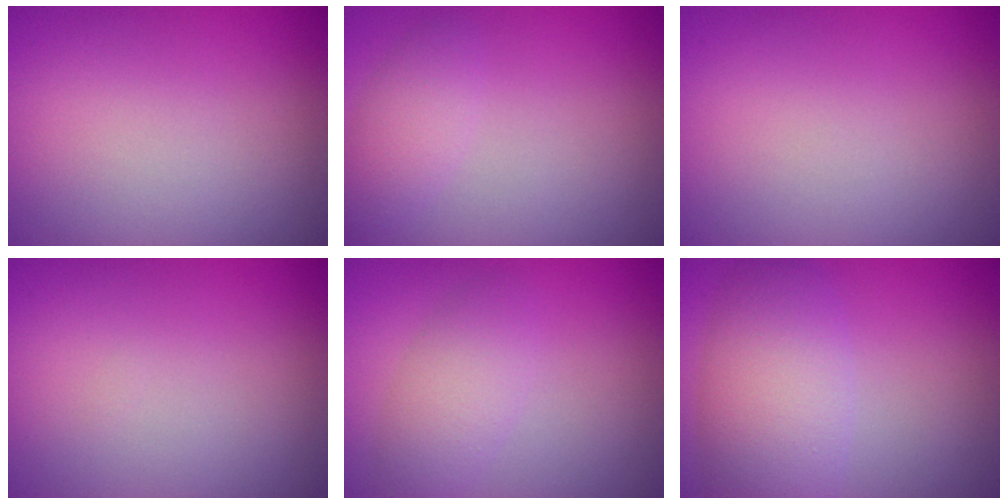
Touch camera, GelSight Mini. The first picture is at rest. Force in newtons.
{"total": 1.9, "press": 1.9, "slide": 0.1}
{"total": 0.0}
{"total": 0.0}
{"total": 2.8, "press": 2.8, "slide": 0.1}
{"total": 5.9, "press": 5.9, "slide": 0.0}